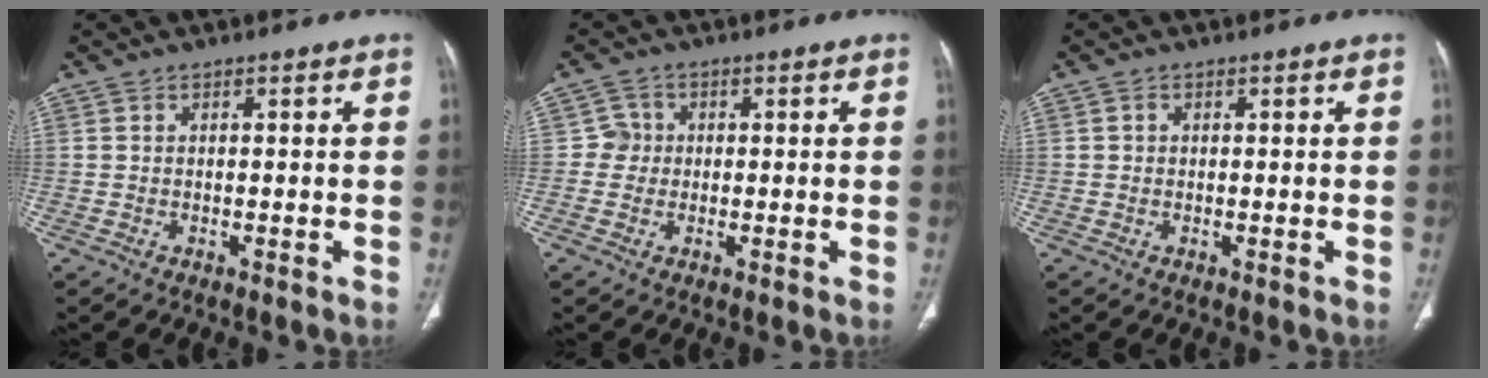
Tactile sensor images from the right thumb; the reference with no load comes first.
{"total": 2.6, "force": [0.0, 2.6, 0.2], "torque": [0.017, 0.009, -0.007]}
{"total": 0.6, "force": [0.1, 0.6, 0.2], "torque": [0.001, 0.002, 0.002]}